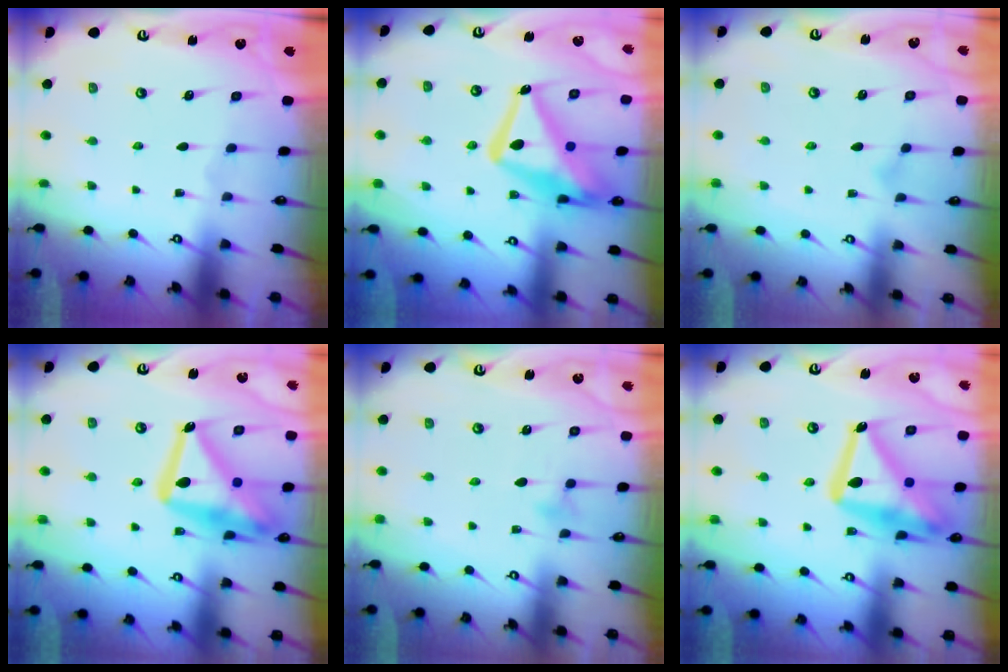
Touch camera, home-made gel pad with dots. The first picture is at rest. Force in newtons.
{"total": 18.7, "press": 18.6, "slide": 1.7}
{"total": 3.4, "press": 3.4, "slide": 0.2}
{"total": 22.3, "press": 22.2, "slide": 2.1}
{"total": 4.6, "press": 4.5, "slide": 0.4}
{"total": 22.3, "press": 22.2, "slide": 2.1}